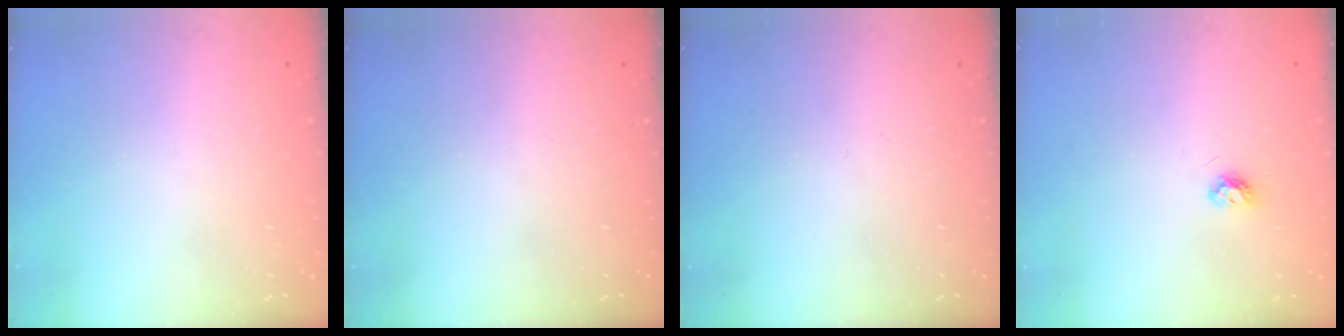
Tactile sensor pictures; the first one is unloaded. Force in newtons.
{"total": 0.0}
{"total": 0.0}
{"total": 3.8, "press": 3.8, "slide": 0.5}